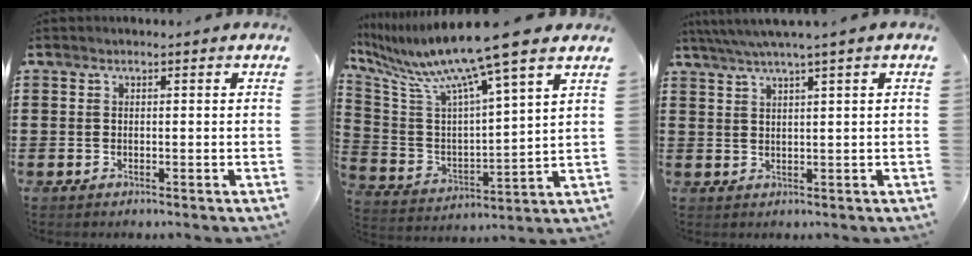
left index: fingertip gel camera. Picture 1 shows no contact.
{"total": 10.6, "force": [8.6, -0.9, 6.1], "torque": [-0.156, -0.063, 0.135]}
{"total": 2.6, "force": [1.6, -0.4, 2.0], "torque": [-0.040, 0.002, 0.027]}